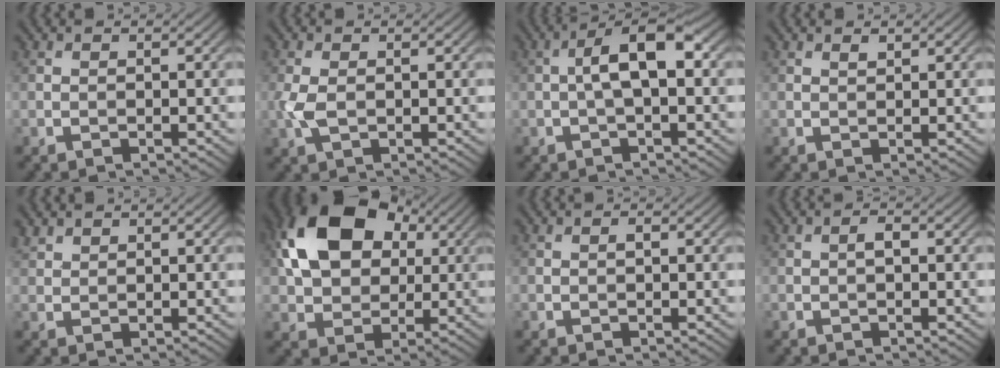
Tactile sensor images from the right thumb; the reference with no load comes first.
{"total": 2.9, "force": [-0.2, 1.6, 2.5], "torque": [-0.069, -0.003, -0.003]}
{"total": 5.7, "force": [0.0, 1.9, 5.3], "torque": [-0.097, 0.014, -0.006]}
{"total": 0.6, "force": [0.5, 0.2, 0.4], "torque": [-0.010, -0.003, 0.010]}
{"total": 1.4, "force": [1.2, 0.5, 0.4], "torque": [-0.015, 0.003, 0.031]}
{"total": 14.5, "force": [4.1, 10.1, 9.6], "torque": [-0.203, 0.020, 0.073]}
{"total": 0.5, "force": [0.0, 0.2, 0.5], "torque": [-0.009, 0.002, 0.000]}
{"total": 1.0, "force": [-0.1, 0.4, 1.0], "torque": [-0.019, 0.004, -0.003]}